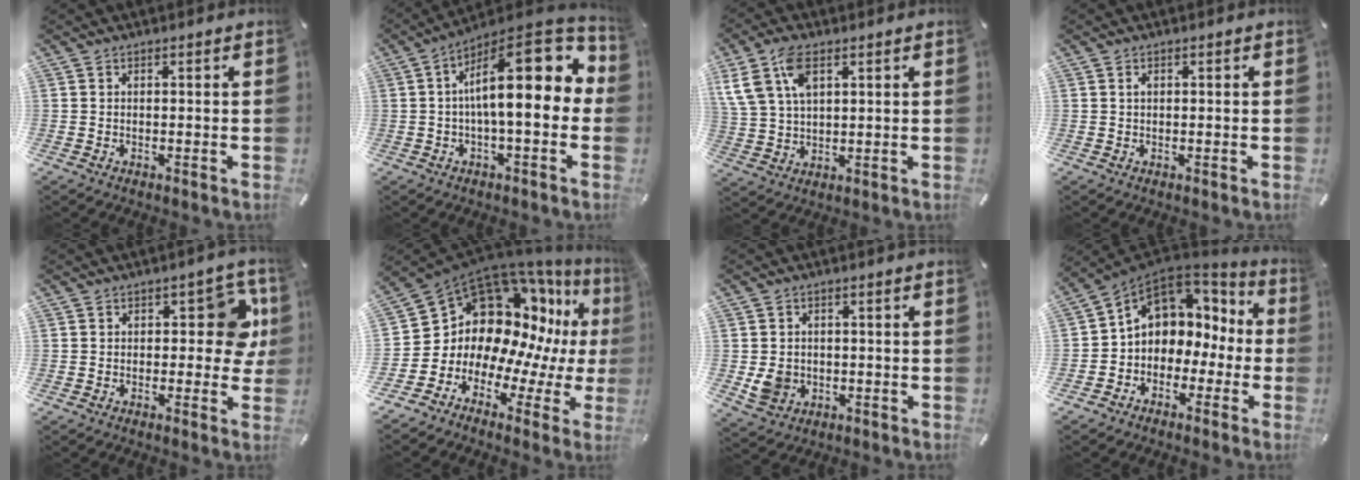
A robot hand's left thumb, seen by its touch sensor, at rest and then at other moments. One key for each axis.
{"total": 19.3, "fx": 3.5, "fy": 6.8, "fz": 17.8, "tx": -0.268, "ty": -0.029, "tz": 0.055}
{"total": 9.9, "fx": 4.6, "fy": 5.7, "fz": 6.7, "tx": -0.163, "ty": 0.000, "tz": 0.085}
{"total": 0.8, "fx": 0.2, "fy": 0.4, "fz": 0.7, "tx": -0.014, "ty": 0.002, "tz": 0.003}
{"total": 8.7, "fx": 1.7, "fy": 5.1, "fz": 6.9, "tx": -0.074, "ty": -0.001, "tz": 0.024}
{"total": 16.0, "fx": 6.8, "fy": 12.6, "fz": 7.2, "tx": -0.126, "ty": -0.096, "tz": 0.144}
{"total": 5.5, "fx": -0.4, "fy": 5.0, "fz": 2.4, "tx": -0.043, "ty": 0.001, "tz": -0.007}
{"total": 8.8, "fx": 2.2, "fy": 7.8, "fz": 3.5, "tx": -0.080, "ty": -0.008, "tz": 0.047}